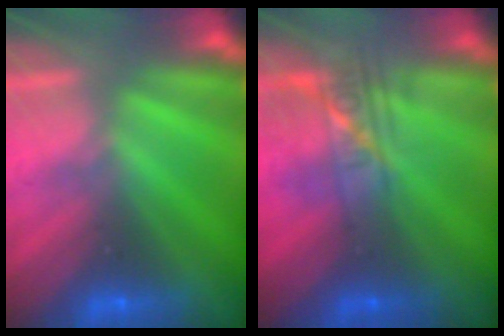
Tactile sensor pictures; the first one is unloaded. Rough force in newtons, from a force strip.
{"total": 2.2}